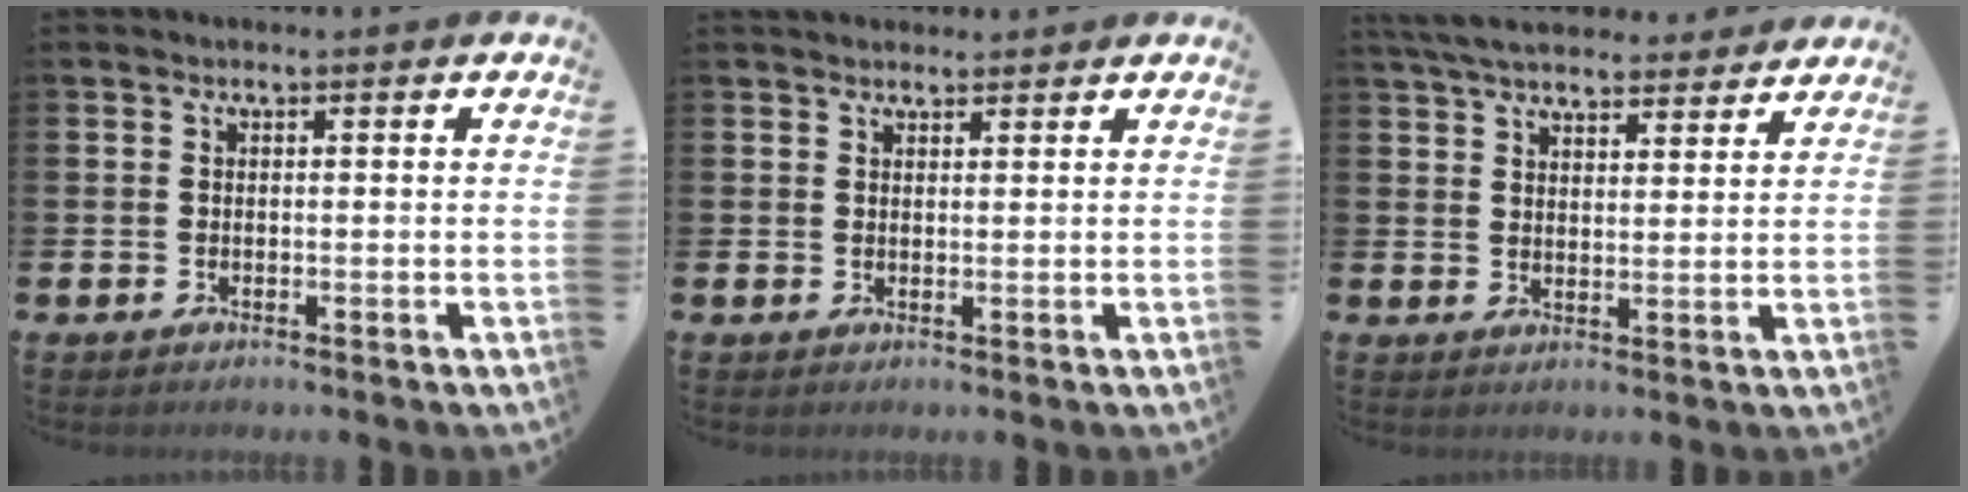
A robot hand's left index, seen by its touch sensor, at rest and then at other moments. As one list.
[{"total": 1.9, "force": [1.8, 0.7, 0.0], "torque": [0.006, -0.004, 0.031]}, {"total": 6.2, "force": [5.9, 1.4, 1.4], "torque": [-0.043, -0.025, 0.107]}]